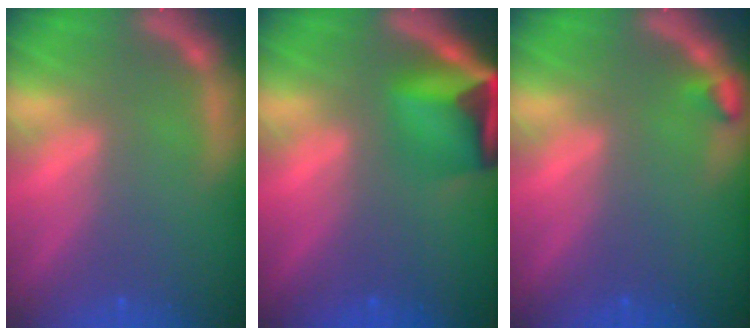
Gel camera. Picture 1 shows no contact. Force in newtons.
{"total": 7.4}
{"total": 0.9}